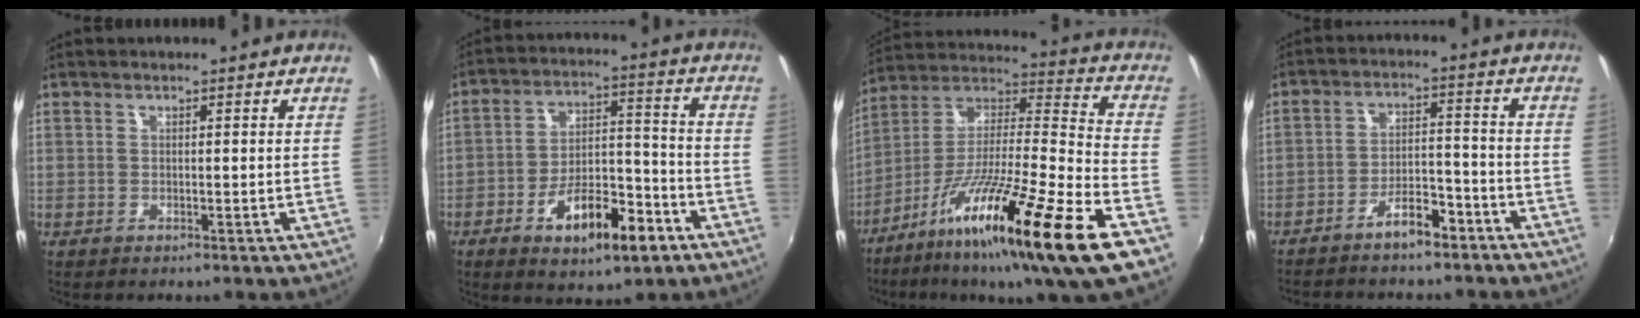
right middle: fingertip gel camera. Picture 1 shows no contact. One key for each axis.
{"total": 13.1, "fx": -6.9, "fy": 5.4, "fz": 9.8, "tx": -0.171, "ty": 0.016, "tz": -0.102}
{"total": 24.6, "fx": -13.6, "fy": 1.0, "fz": 20.5, "tx": -0.332, "ty": -0.033, "tz": -0.237}
{"total": 7.6, "fx": -6.1, "fy": 2.7, "fz": 3.7, "tx": -0.078, "ty": 0.025, "tz": -0.090}